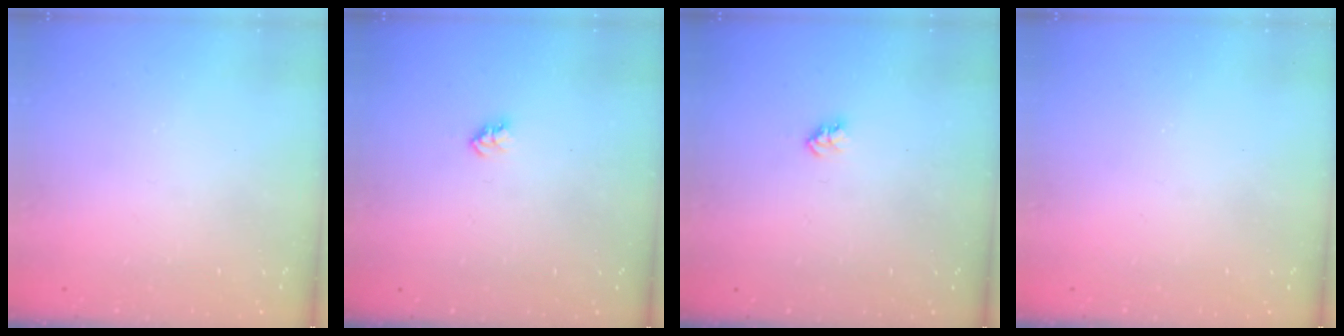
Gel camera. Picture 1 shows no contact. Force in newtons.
{"total": 2.7, "press": 2.7, "slide": 0.4}
{"total": 2.7, "press": 2.7, "slide": 0.4}
{"total": 0.0}